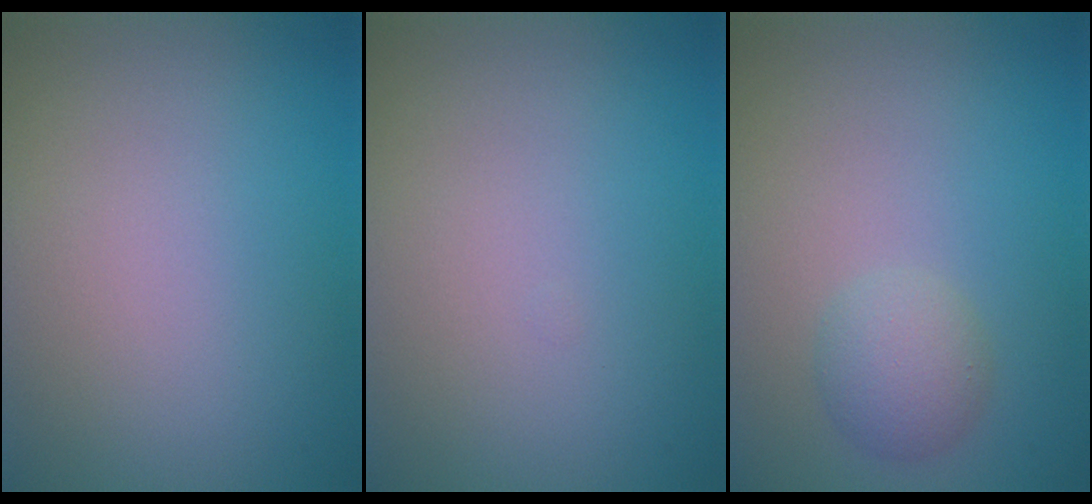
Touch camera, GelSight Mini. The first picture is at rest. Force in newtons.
{"total": 0.0}
{"total": 2.4, "press": 2.4, "slide": 0.2}